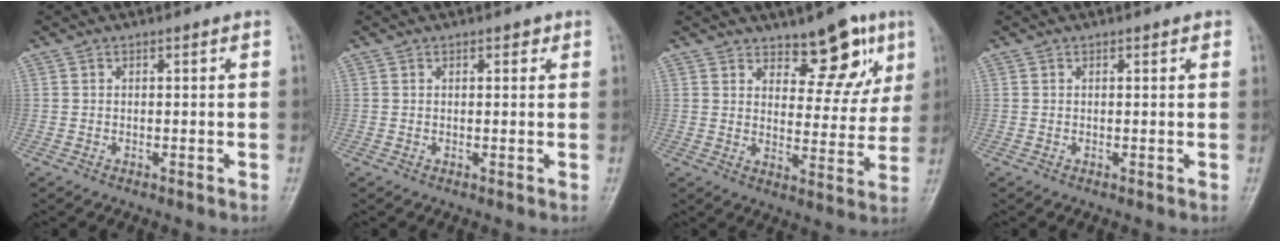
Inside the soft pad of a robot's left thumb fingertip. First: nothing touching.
{"total": 1.3, "force": [0.7, 0.7, 0.8], "torque": [-0.001, 0.000, 0.006]}
{"total": 10.7, "force": [6.8, 5.2, 6.4], "torque": [-0.039, -0.042, 0.098]}
{"total": 0.8, "force": [0.4, 0.3, 0.6], "torque": [-0.006, 0.000, 0.004]}